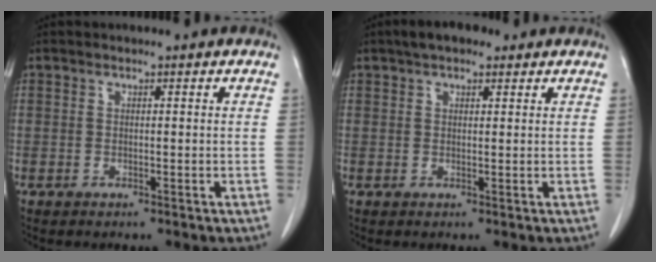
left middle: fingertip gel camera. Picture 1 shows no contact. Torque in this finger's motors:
{"motor_torque": [0.10, -0.08, 0.01, 0.03]}